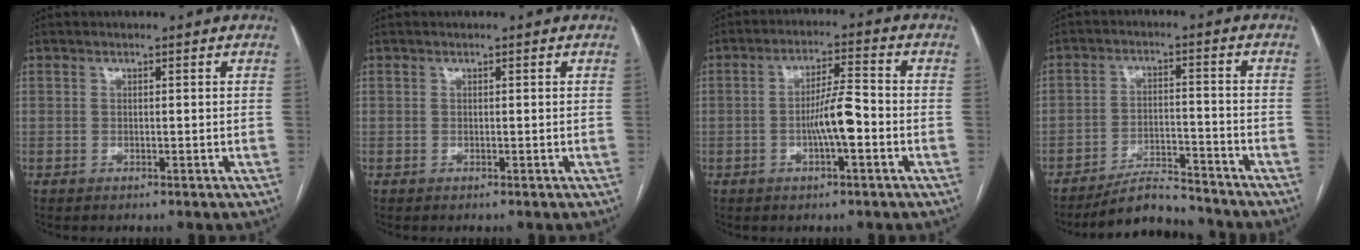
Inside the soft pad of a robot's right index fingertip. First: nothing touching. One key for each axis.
{"total": 0.0}
{"total": 6.4, "fx": -1.7, "fy": 0.7, "fz": 6.1, "tx": -0.116, "ty": 0.009, "tz": -0.031}
{"total": 7.3, "fx": -7.1, "fy": 1.2, "fz": 1.3, "tx": -0.020, "ty": 0.004, "tz": -0.119}